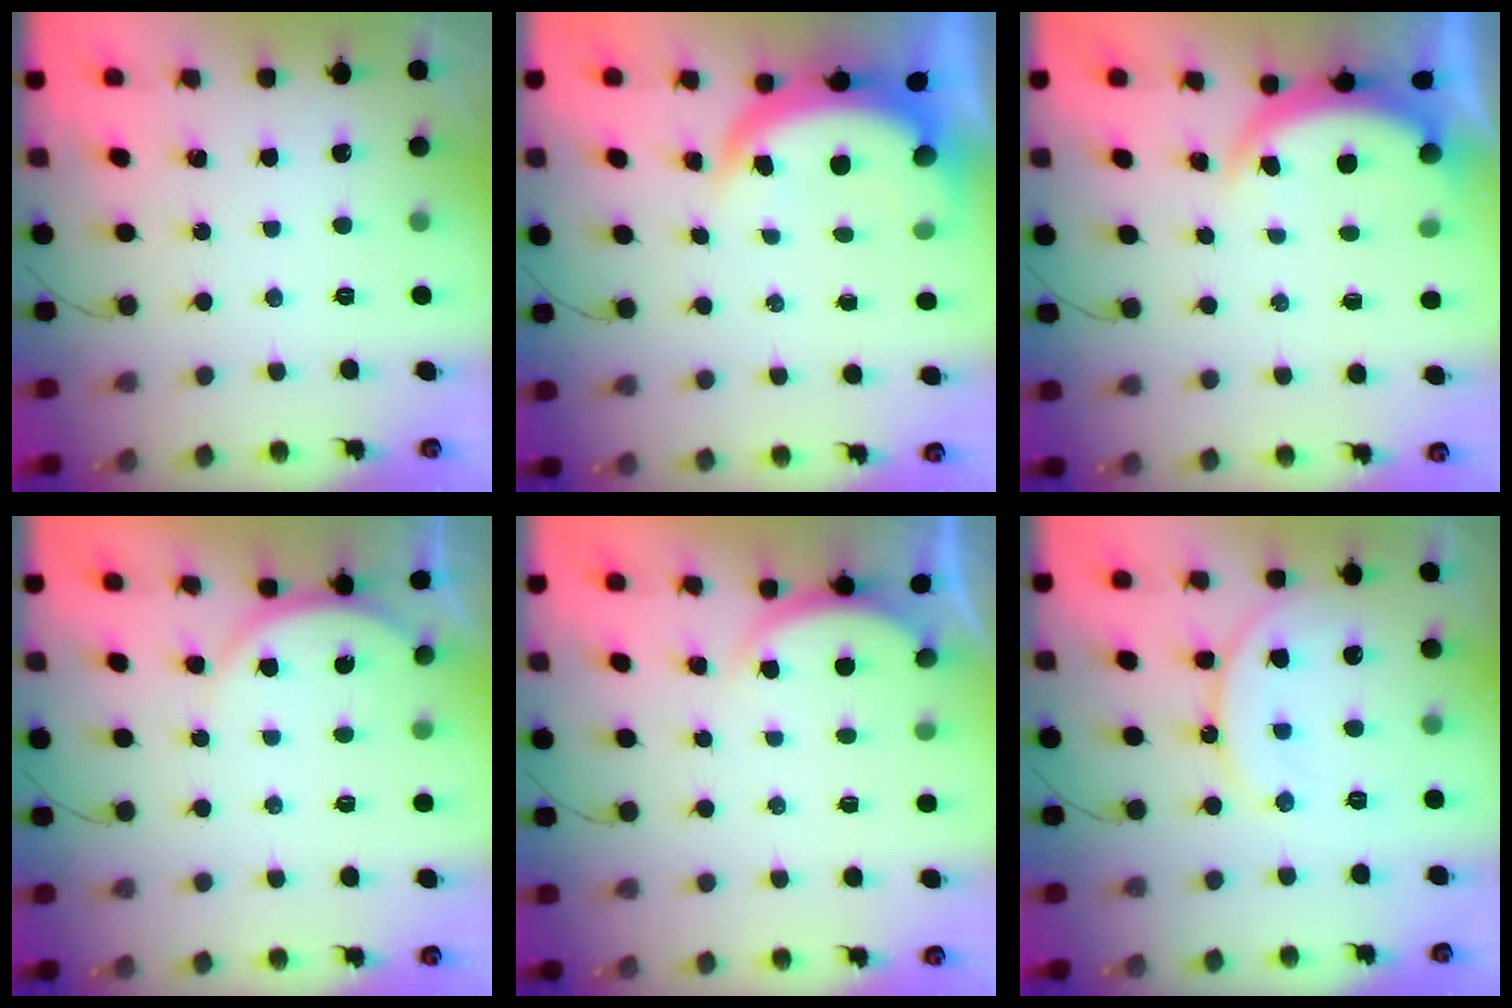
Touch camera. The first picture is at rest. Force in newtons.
{"total": 7.0, "press": 6.9, "slide": 0.7}
{"total": 4.9, "press": 4.8, "slide": 0.8}
{"total": 4.8, "press": 4.7, "slide": 0.5}
{"total": 2.2, "press": 2.2, "slide": 0.6}
{"total": 14.3, "press": 14.2, "slide": 1.6}